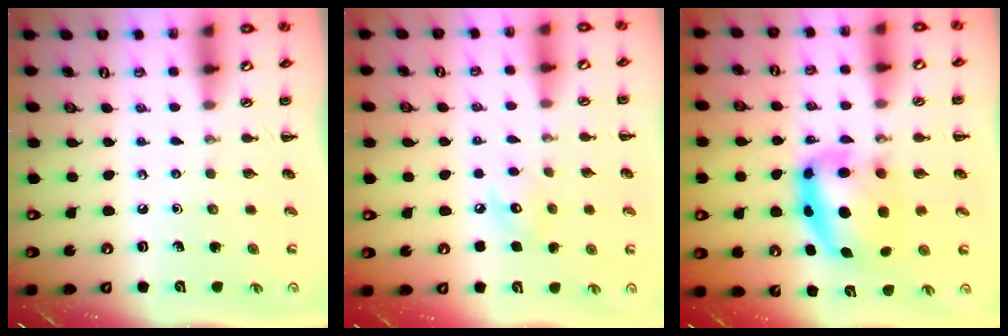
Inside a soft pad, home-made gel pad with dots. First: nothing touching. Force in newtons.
{"total": 6.4, "press": 6.3, "slide": 1.0}
{"total": 8.8, "press": 8.5, "slide": 2.0}